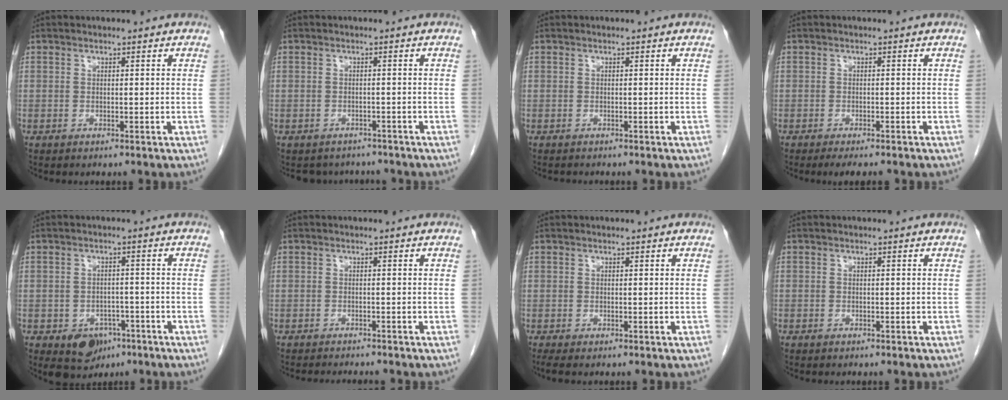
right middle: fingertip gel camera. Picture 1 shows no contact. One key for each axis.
{"total": 4.6, "fx": -4.2, "fy": 1.9, "fz": 0.0, "tx": 0.004, "ty": 0.006, "tz": -0.051}
{"total": 0.8, "fx": -0.7, "fy": 0.2, "fz": 0.2, "tx": -0.008, "ty": -0.002, "tz": -0.010}
{"total": 4.1, "fx": -3.4, "fy": 0.9, "fz": 2.2, "tx": -0.023, "ty": -0.007, "tz": -0.046}
{"total": 5.6, "fx": -3.1, "fy": 3.9, "fz": 2.4, "tx": -0.030, "ty": 0.004, "tz": -0.036}
{"total": 4.5, "fx": -4.2, "fy": 0.5, "fz": 1.5, "tx": -0.015, "ty": -0.008, "tz": -0.059}
{"total": 1.0, "fx": -0.8, "fy": 0.0, "fz": 0.6, "tx": -0.011, "ty": -0.005, "tz": -0.013}
{"total": 0.0}